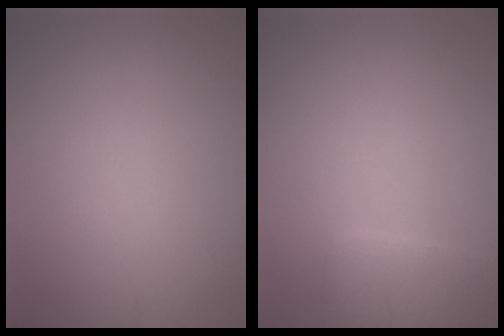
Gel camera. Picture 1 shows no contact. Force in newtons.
{"total": 2.9, "press": 2.9, "slide": 0.3}